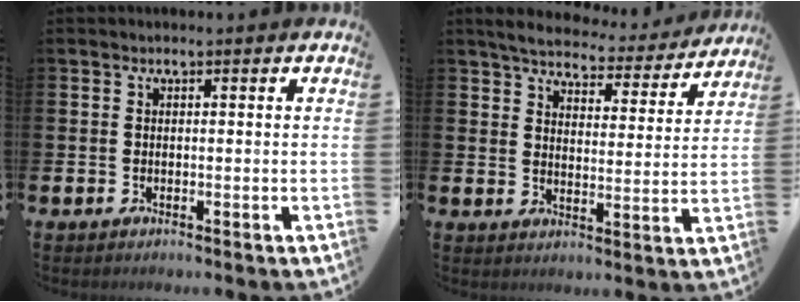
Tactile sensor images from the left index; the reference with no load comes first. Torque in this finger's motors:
{"motor_torque": [1.08, -1.05, 0.25, 0.02]}